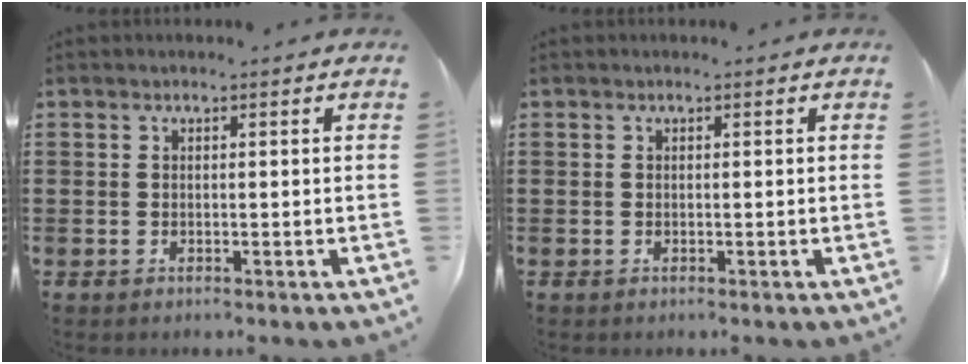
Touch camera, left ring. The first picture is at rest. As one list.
[{"total": 0.0}]